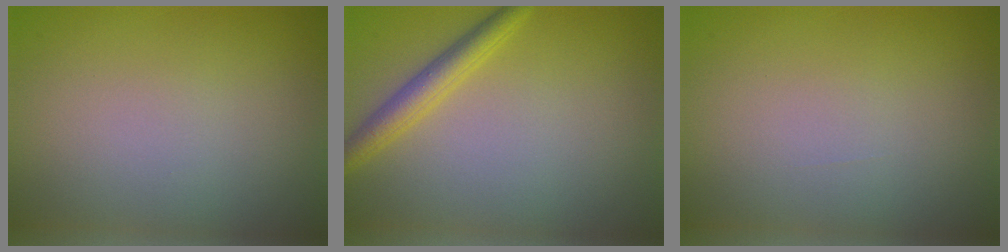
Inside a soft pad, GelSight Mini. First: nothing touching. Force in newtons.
{"total": 2.7, "press": 2.7, "slide": 0.0}
{"total": 0.0}